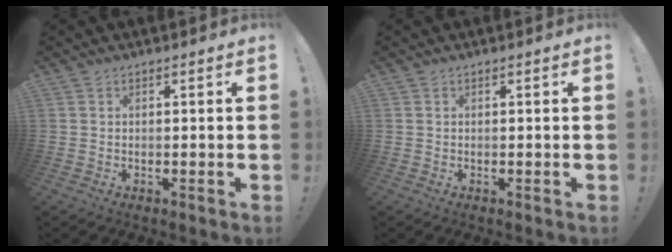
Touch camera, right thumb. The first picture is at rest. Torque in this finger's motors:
{"motor_torque": [0.06, 0.05, 0.02, 0.06, 0.00]}